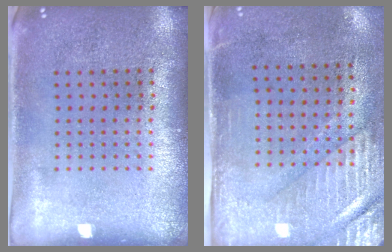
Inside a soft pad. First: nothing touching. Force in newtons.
{"total": 2.9, "press": 2.5, "slide": 1.5}